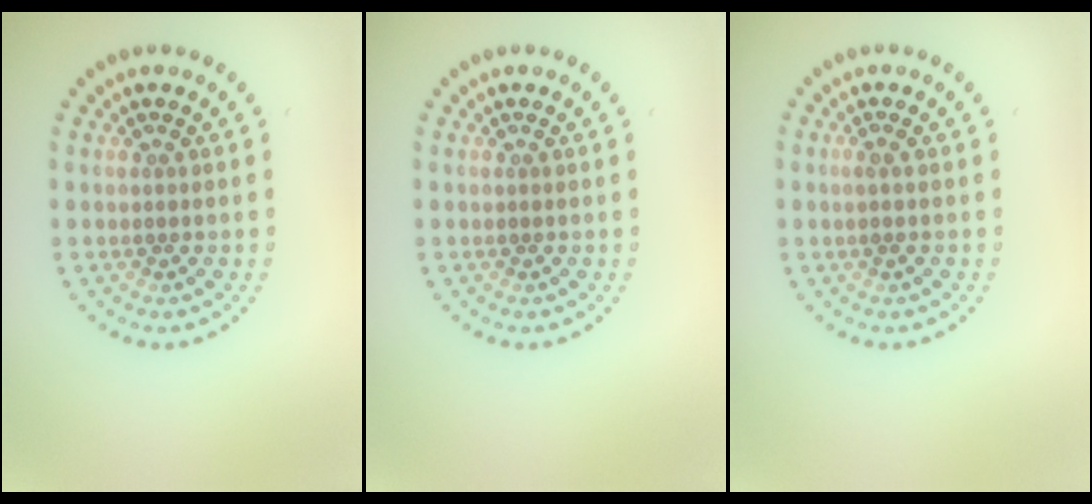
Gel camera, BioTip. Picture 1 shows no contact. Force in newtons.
{"total": 0.0}
{"total": 0.6, "press": 0.4, "slide": 0.4}